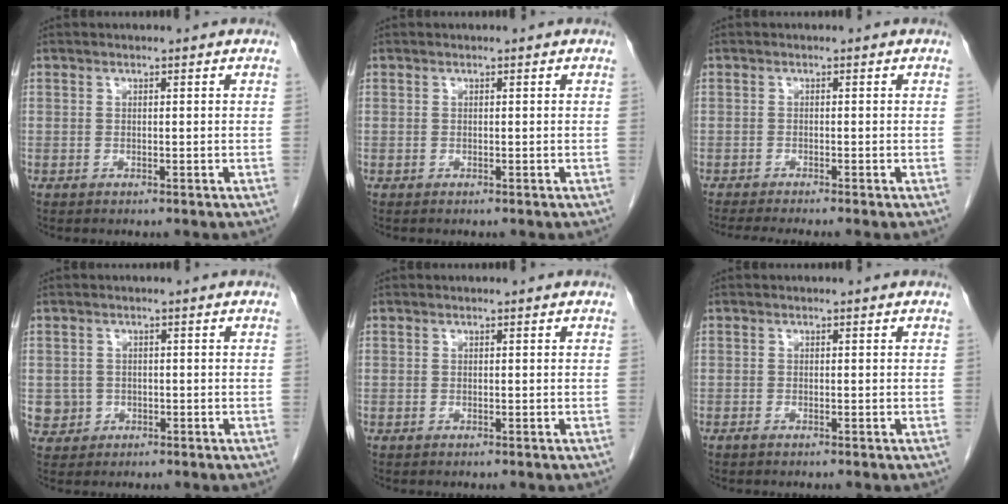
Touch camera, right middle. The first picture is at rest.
{"total": 0.0}
{"total": 4.9, "force": [-4.2, -0.6, 2.5], "torque": [-0.030, -0.013, -0.069]}
{"total": 2.7, "force": [-0.4, 2.6, 0.1], "torque": [0.006, 0.009, -0.001]}
{"total": 0.0}
{"total": 0.5, "force": [-0.5, 0.0, 0.3], "torque": [-0.008, 0.000, -0.009]}